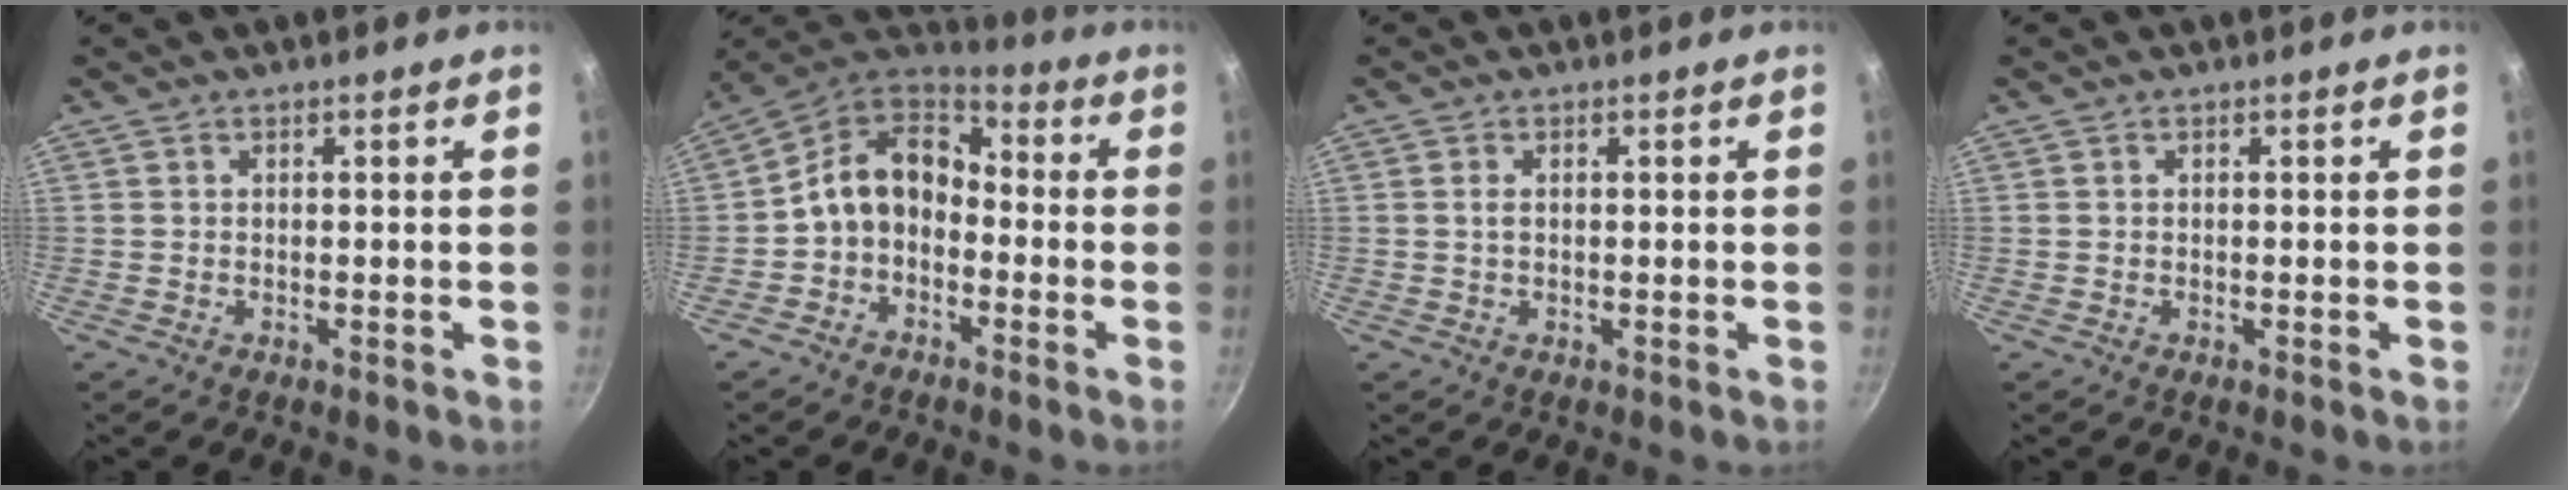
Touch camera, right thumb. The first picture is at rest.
{"total": 11.4, "force": [-1.9, 8.5, 7.3], "torque": [-0.105, 0.053, -0.055]}
{"total": 1.2, "force": [0.2, 0.8, 1.0], "torque": [-0.018, 0.002, 0.002]}
{"total": 0.0}